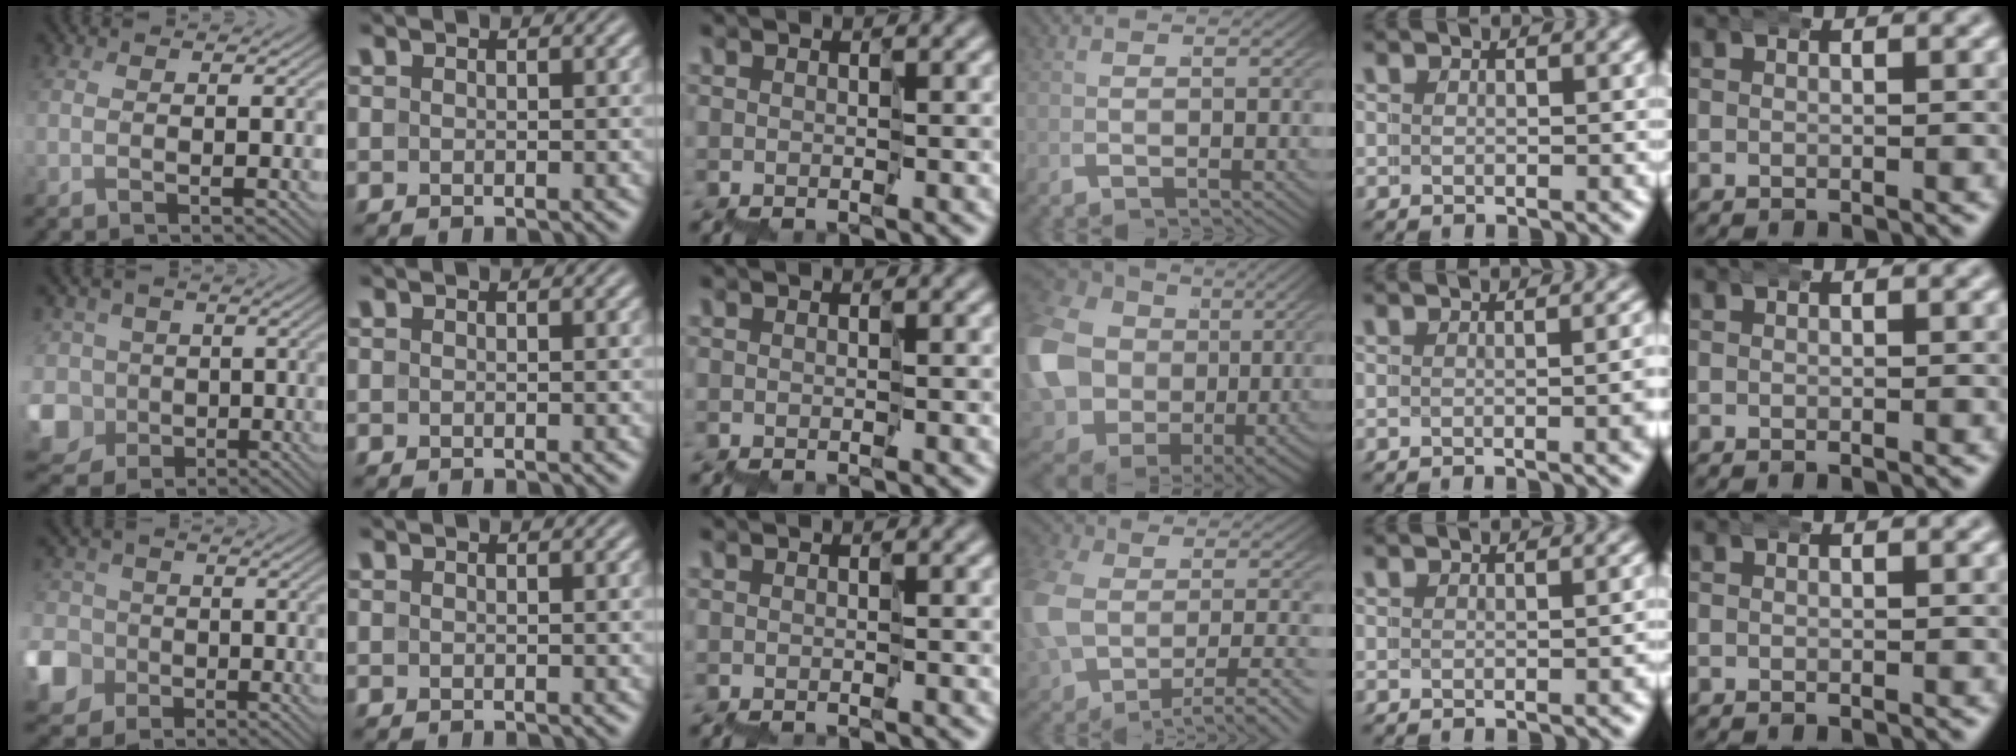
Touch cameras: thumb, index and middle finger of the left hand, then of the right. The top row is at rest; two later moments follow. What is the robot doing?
{"motion": "wrap", "object": "belt"}